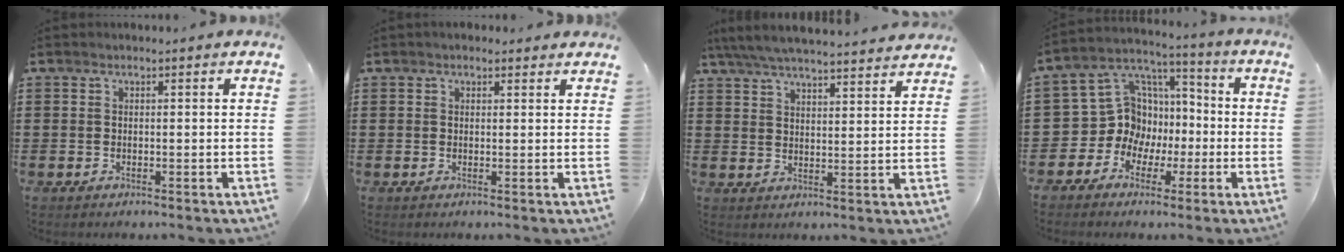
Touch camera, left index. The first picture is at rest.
{"total": 1.3, "force": [1.1, 0.6, 0.4], "torque": [-0.009, 0.006, 0.020]}
{"total": 5.8, "force": [5.5, 0.0, 1.7], "torque": [-0.053, -0.027, 0.098]}
{"total": 9.9, "force": [-1.7, 9.4, 2.4], "torque": [-0.097, -0.004, -0.029]}